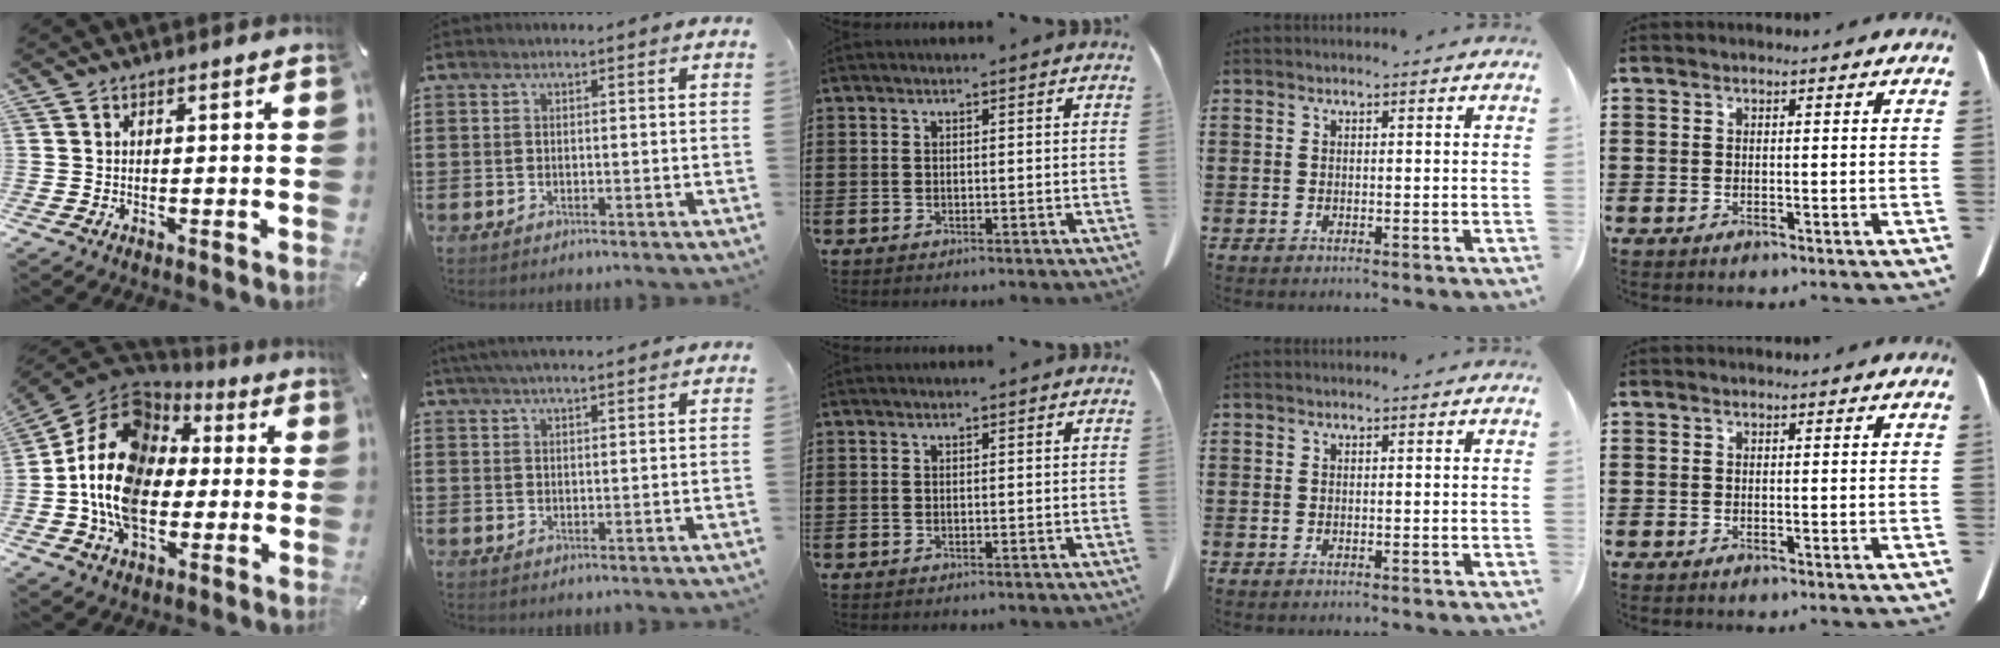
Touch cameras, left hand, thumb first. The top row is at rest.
{"thumb": {"total": 17.1, "force": [-2.1, 13.0, 10.9], "torque": [-0.248, 0.013, -0.043]}, "index": {"total": 3.5, "force": [3.2, 0.1, 1.5], "torque": [-0.037, 0.000, 0.060]}}